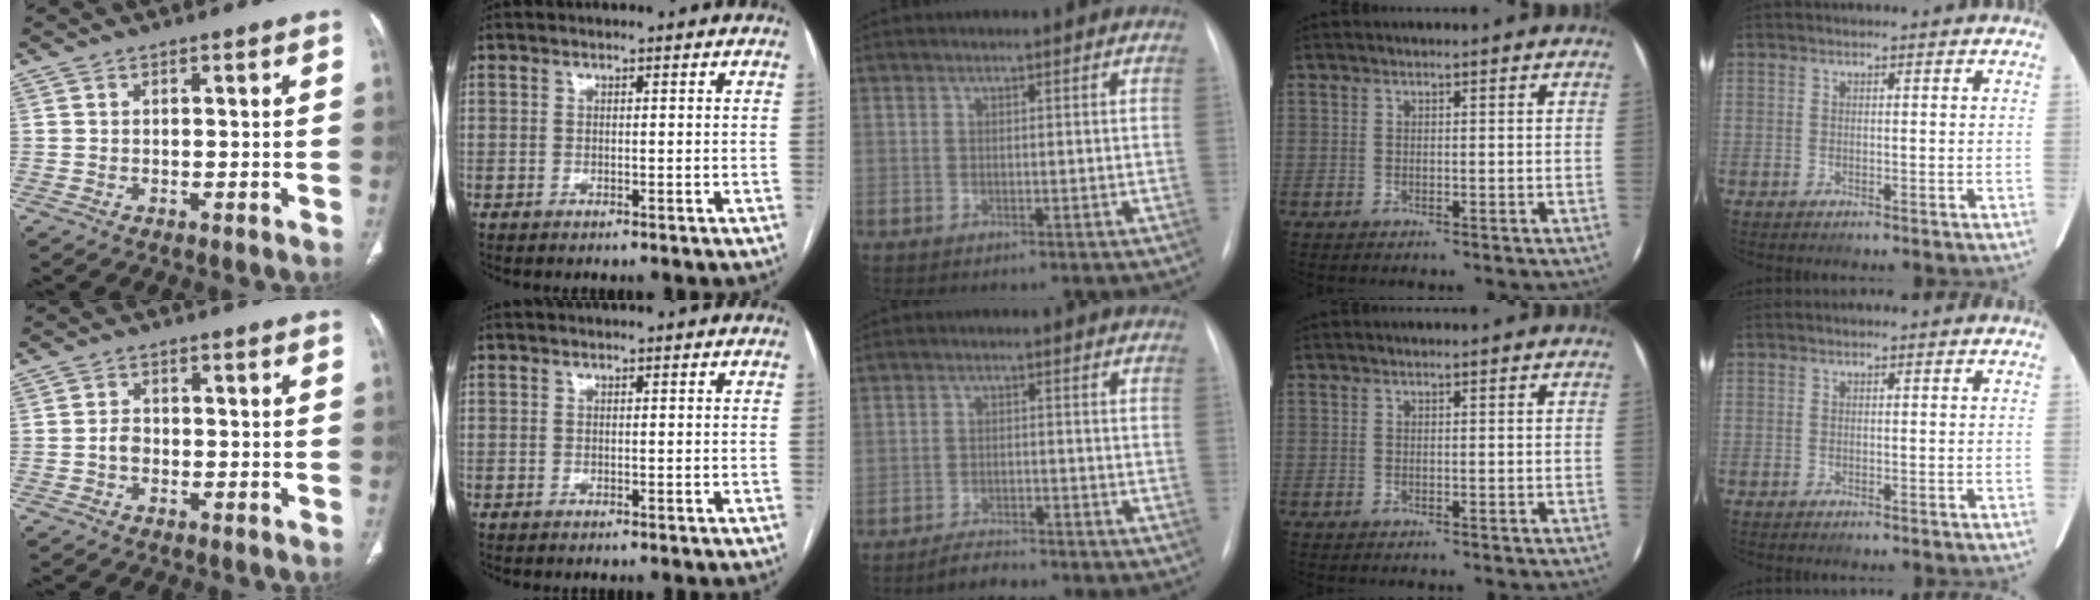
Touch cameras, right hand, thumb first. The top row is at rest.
{"thumb": {"total": 2.1, "force": [-0.6, 1.5, 1.2], "torque": [-0.017, 0.009, -0.015]}, "middle": {"total": 3.2, "force": [-2.9, 0.8, 1.0], "torque": [-0.029, -0.006, -0.047]}}